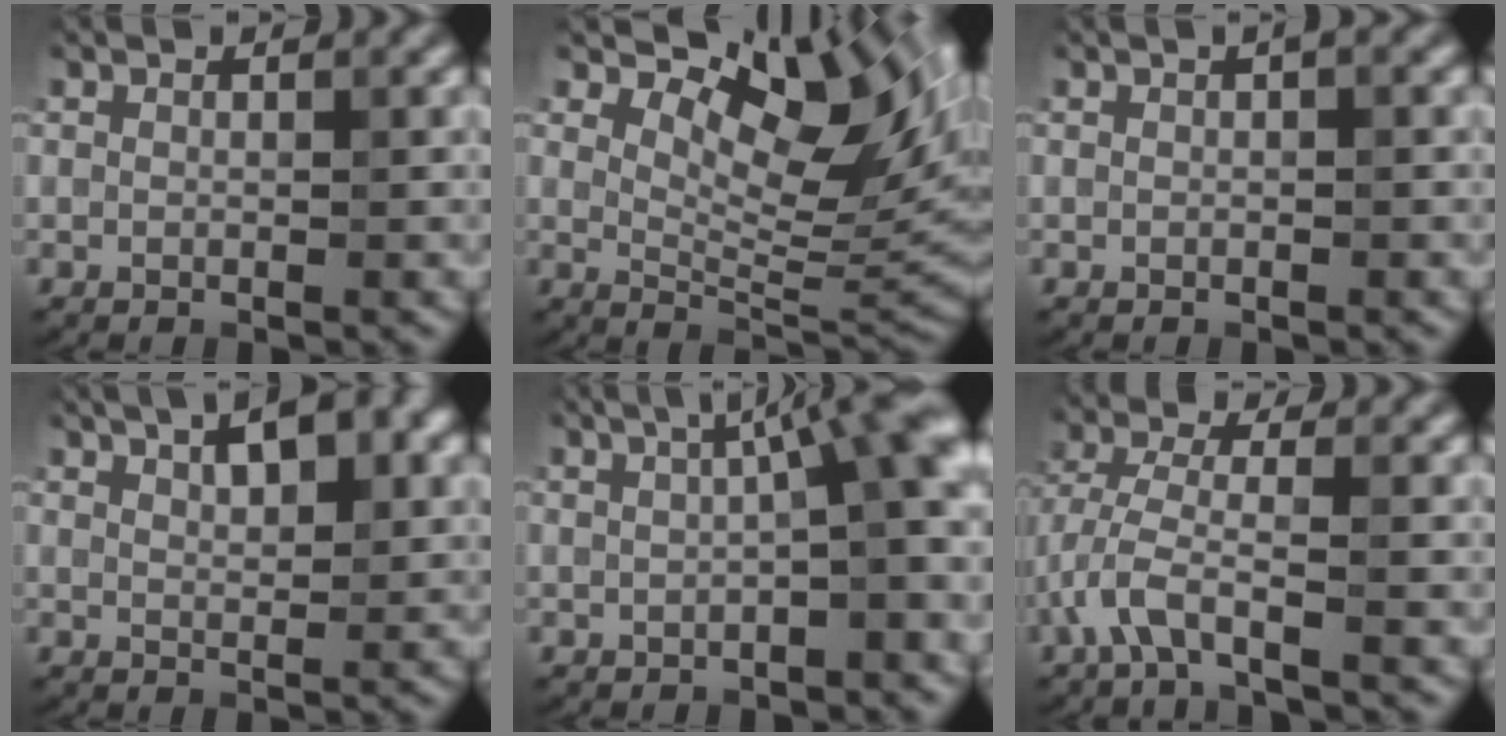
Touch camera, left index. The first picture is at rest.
{"total": 12.0, "force": [5.8, 5.2, 9.1], "torque": [-0.130, 0.007, 0.093]}
{"total": 0.6, "force": [0.1, 0.0, 0.6], "torque": [-0.009, 0.003, 0.002]}
{"total": 5.7, "force": [3.0, 2.1, 4.4], "torque": [-0.061, 0.014, 0.041]}
{"total": 8.2, "force": [1.3, 1.5, 8.0], "torque": [-0.093, 0.030, 0.012]}
{"total": 3.7, "force": [-2.2, 0.9, 2.9], "torque": [-0.071, 0.004, -0.053]}